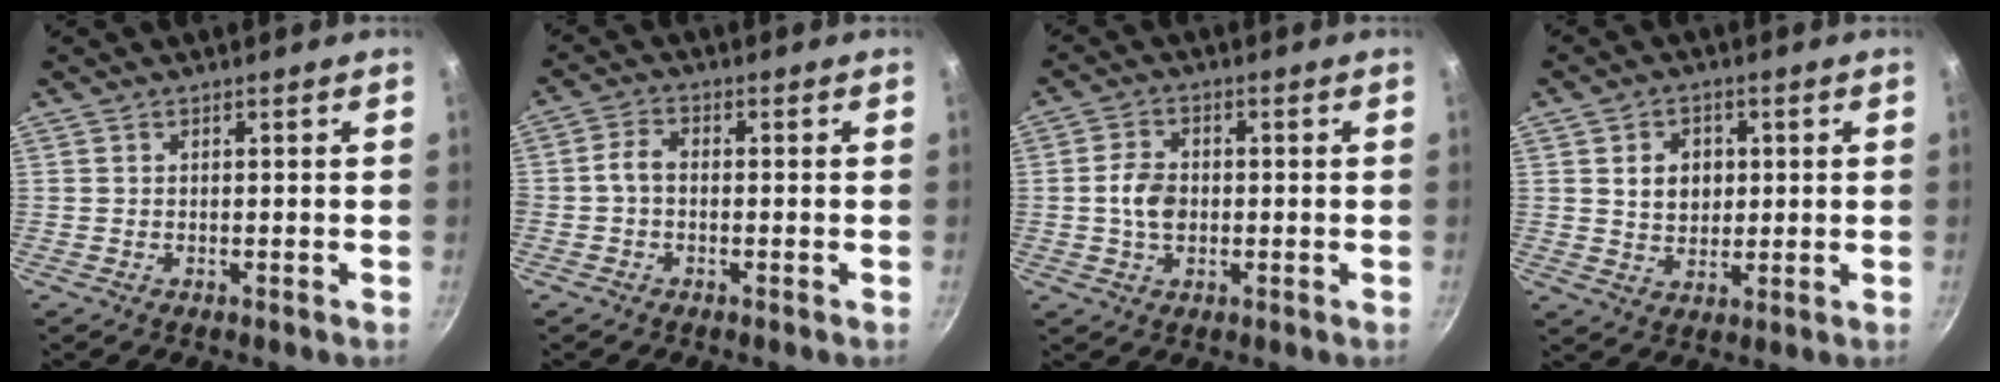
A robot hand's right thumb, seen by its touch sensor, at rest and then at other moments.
{"total": 3.1, "force": [-0.6, 2.1, 2.2], "torque": [-0.043, 0.018, -0.020]}
{"total": 5.7, "force": [-0.4, 4.0, 4.1], "torque": [-0.066, 0.011, -0.011]}
{"total": 6.6, "force": [1.2, 5.2, 3.8], "torque": [-0.036, -0.004, 0.023]}